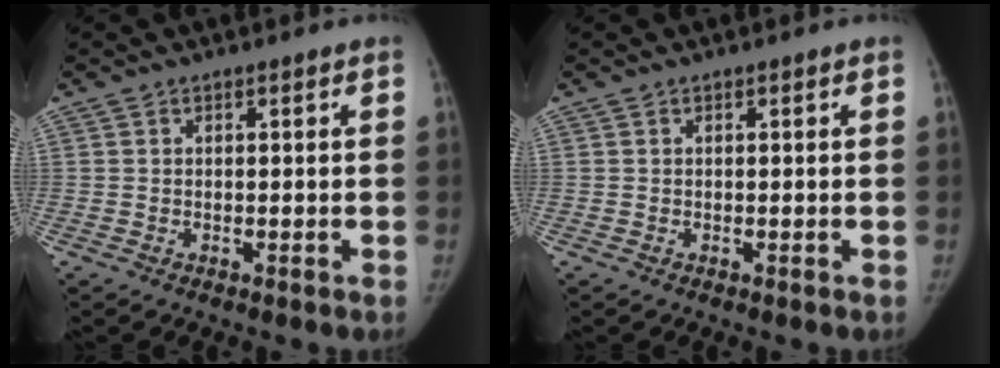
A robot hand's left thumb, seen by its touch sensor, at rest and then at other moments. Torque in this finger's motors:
{"motor_torque": [0.00, 0.00, 0.12, 0.00, 0.00]}